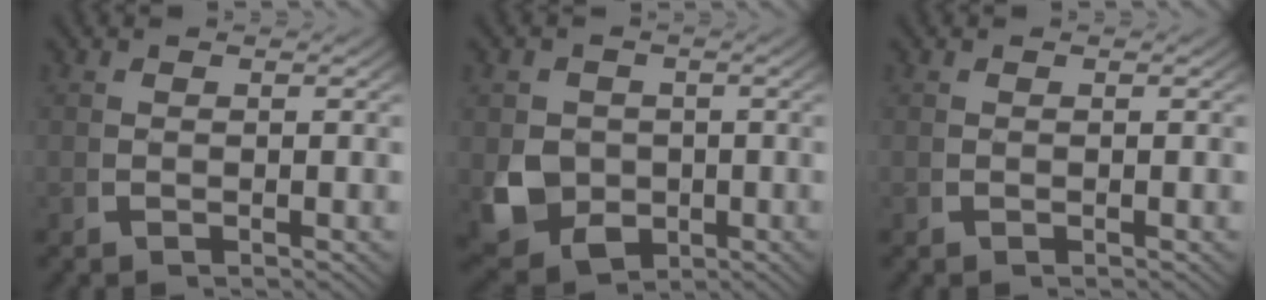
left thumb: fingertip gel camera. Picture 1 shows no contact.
{"total": 8.8, "force": [-1.8, 7.2, 4.8], "torque": [-0.109, -0.046, -0.011]}
{"total": 0.0}